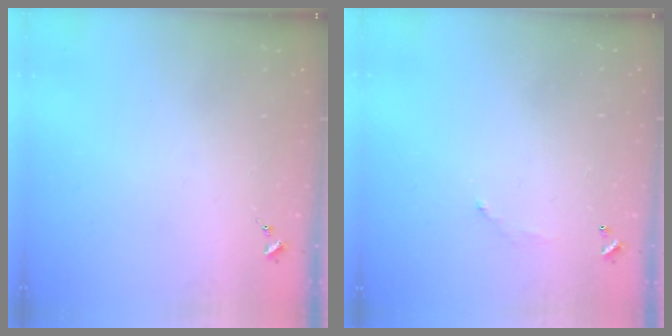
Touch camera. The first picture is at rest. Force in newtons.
{"total": 5.2, "press": 5.2, "slide": 0.3}